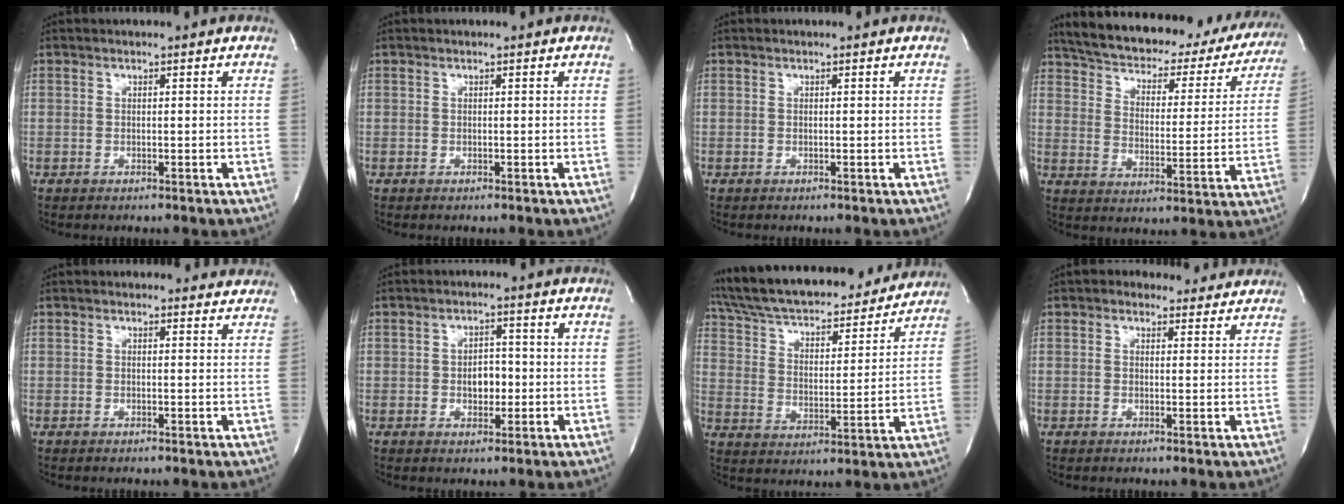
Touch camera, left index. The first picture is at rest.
{"total": 0.0}
{"total": 0.0}
{"total": 27.8, "force": [24.0, 9.1, 10.4], "torque": [-0.169, -0.017, 0.300]}
{"total": 2.3, "force": [2.1, 1.0, -0.1], "torque": [0.004, -0.003, 0.007]}
{"total": 3.7, "force": [-0.6, 2.3, 2.9], "torque": [-0.041, 0.007, -0.006]}
{"total": 24.7, "force": [22.1, 6.0, 9.3], "torque": [-0.170, 0.017, 0.325]}
{"total": 4.4, "force": [3.7, 2.4, 0.7], "torque": [-0.004, 0.015, 0.040]}